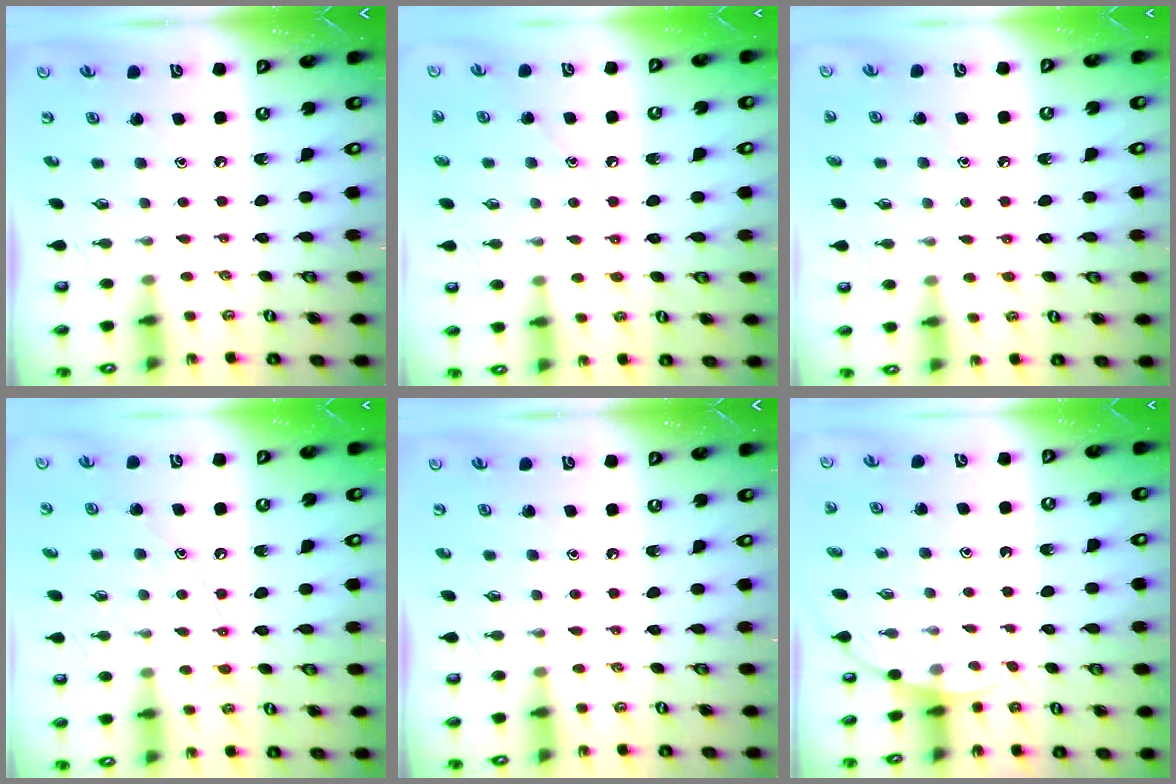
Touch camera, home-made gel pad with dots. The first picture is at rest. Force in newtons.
{"total": 7.2, "press": 7.2, "slide": 0.6}
{"total": 5.7, "press": 5.6, "slide": 0.6}
{"total": 8.8, "press": 8.7, "slide": 0.9}
{"total": 0.0}
{"total": 3.9, "press": 3.9, "slide": 0.3}